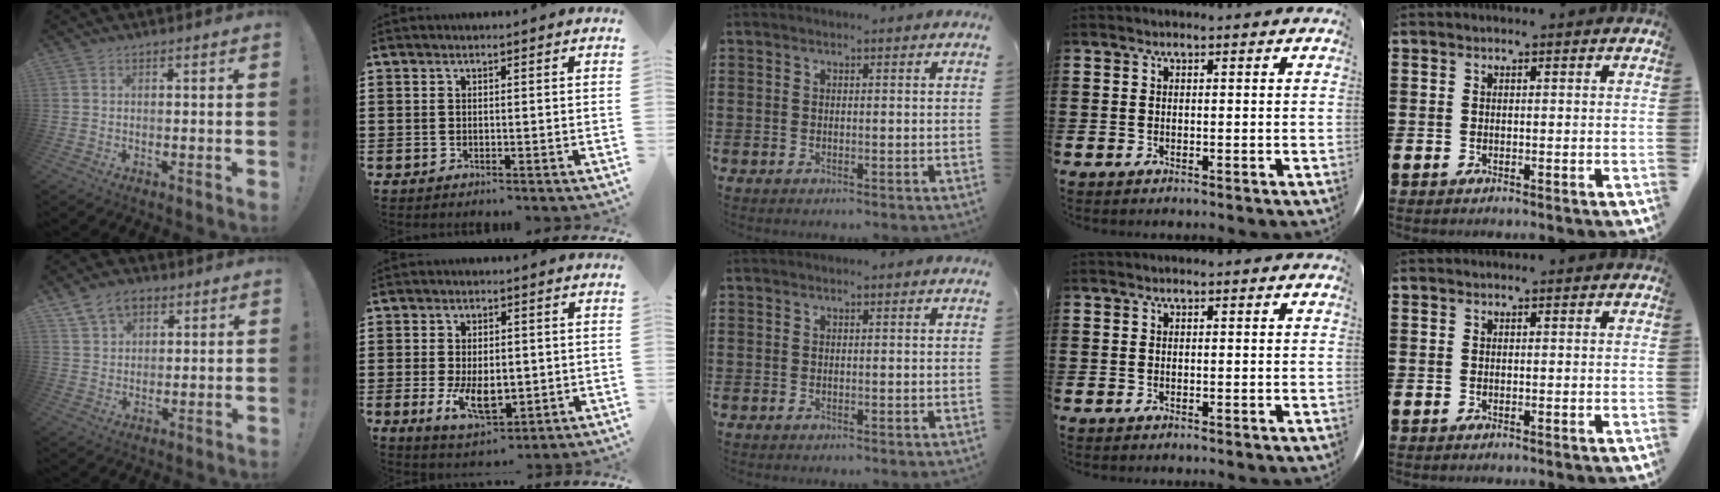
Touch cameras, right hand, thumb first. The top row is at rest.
{"thumb": {"total": 8.1, "force": [4.7, 5.6, 3.5], "torque": [-0.055, -0.016, 0.091]}, "index": {"total": 7.2, "force": [-0.9, 4.2, 5.8], "torque": [-0.108, -0.002, -0.019]}}